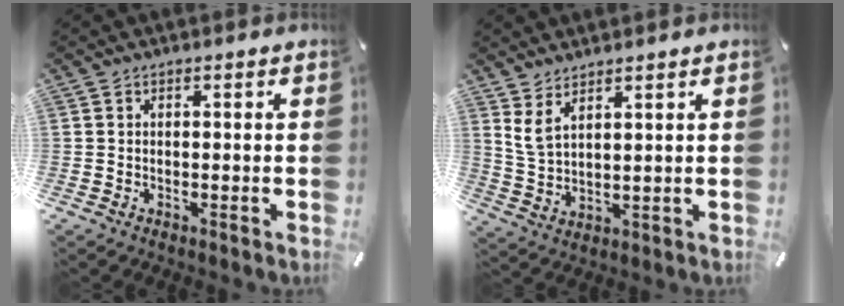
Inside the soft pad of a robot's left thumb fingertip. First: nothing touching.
{"total": 4.6, "force": [3.4, 1.2, 2.8], "torque": [-0.080, -0.016, 0.057]}